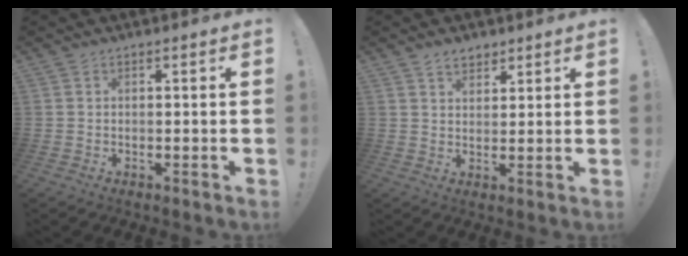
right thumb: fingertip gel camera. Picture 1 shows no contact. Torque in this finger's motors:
{"motor_torque": [-0.55, 0.62, 0.48, 0.36, -0.02]}